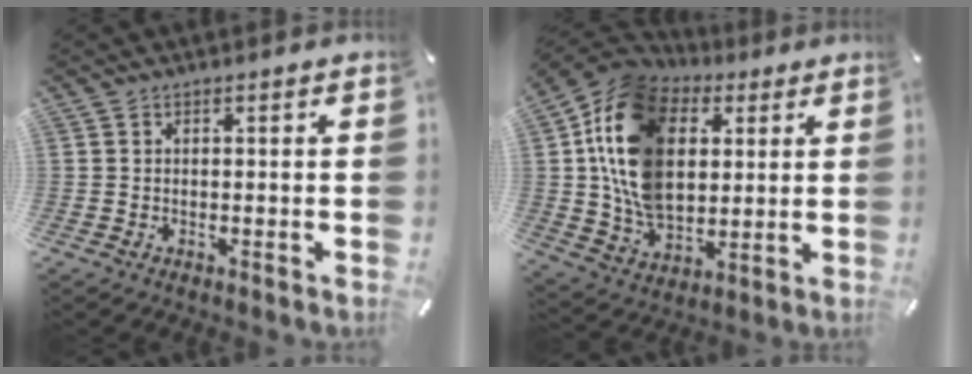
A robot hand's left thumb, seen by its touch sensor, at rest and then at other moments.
{"total": 19.4, "force": [3.8, 14.6, 12.3], "torque": [-0.257, -0.008, 0.072]}